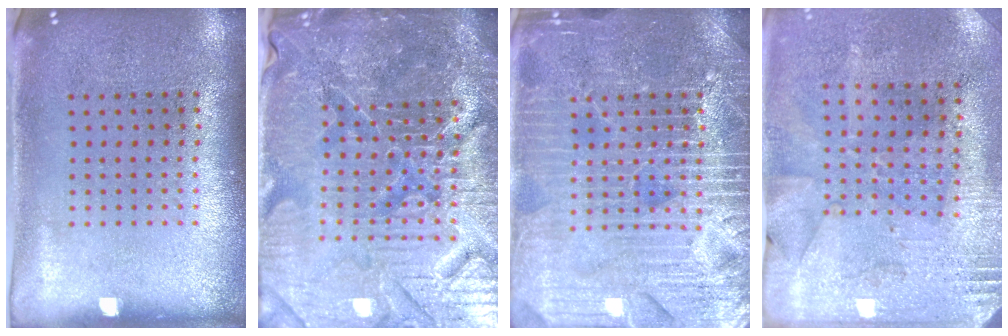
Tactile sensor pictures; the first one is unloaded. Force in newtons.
{"total": 6.3, "press": 5.7, "slide": 2.5}
{"total": 7.1, "press": 7.0, "slide": 0.9}
{"total": 2.8, "press": 2.2, "slide": 1.7}